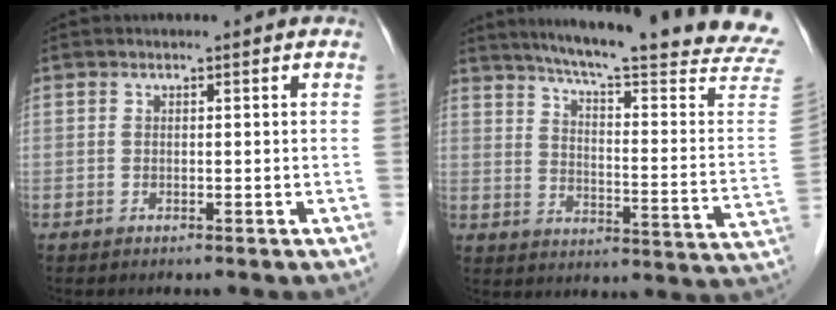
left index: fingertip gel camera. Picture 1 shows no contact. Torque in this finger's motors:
{"motor_torque": [-0.17, -0.39, 0.21, 0.07]}